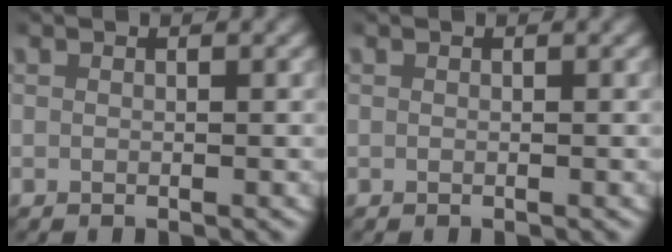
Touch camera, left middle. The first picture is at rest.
{"total": 0.0}